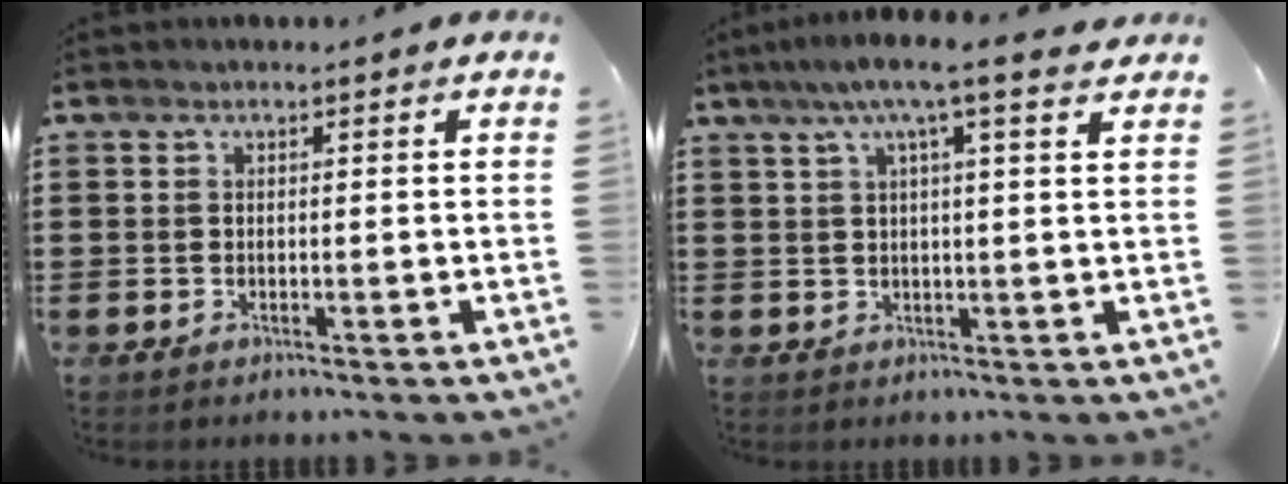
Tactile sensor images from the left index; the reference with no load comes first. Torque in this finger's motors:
{"motor_torque": [0.34, 0.33, 0.45, 0.13]}